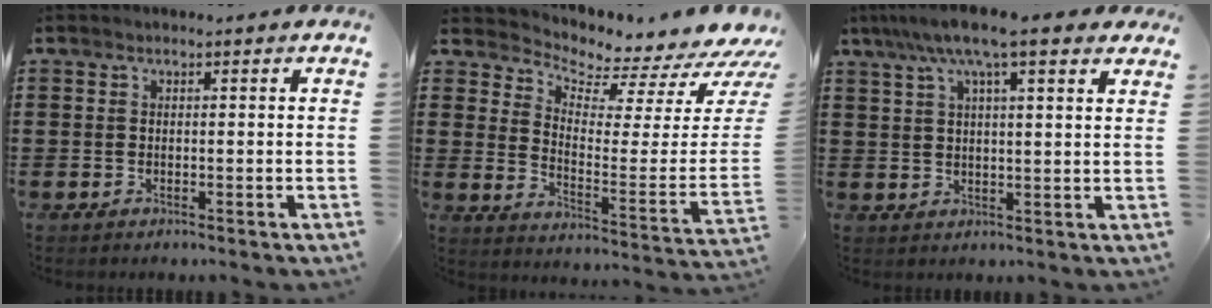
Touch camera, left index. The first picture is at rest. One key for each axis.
{"total": 3.6, "fx": 3.3, "fy": 1.0, "fz": 1.2, "tx": -0.036, "ty": -0.057, "tz": 0.048}
{"total": 8.7, "fx": 6.2, "fy": 1.7, "fz": 5.9, "tx": -0.124, "ty": -0.004, "tz": 0.107}